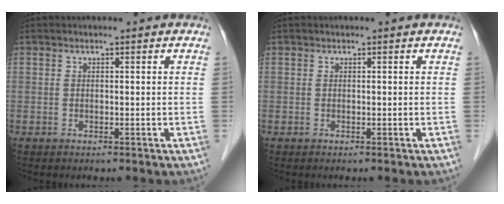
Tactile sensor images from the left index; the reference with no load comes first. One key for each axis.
{"total": 0.0}